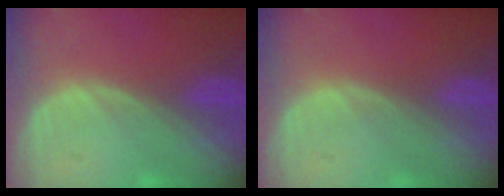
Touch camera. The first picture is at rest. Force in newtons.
{"total": 0.0}